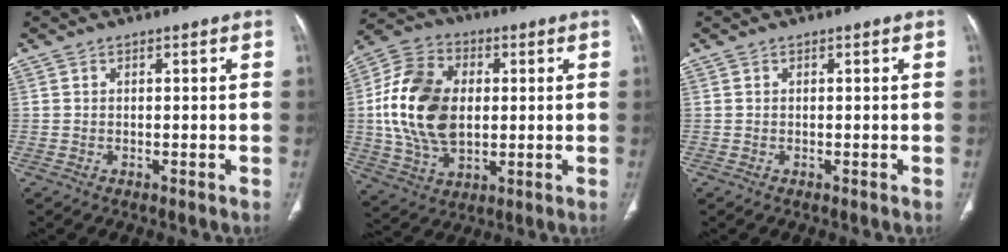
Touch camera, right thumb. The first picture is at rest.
{"total": 17.8, "force": [1.0, 11.9, 13.2], "torque": [-0.243, 0.006, 0.022]}
{"total": 0.0}